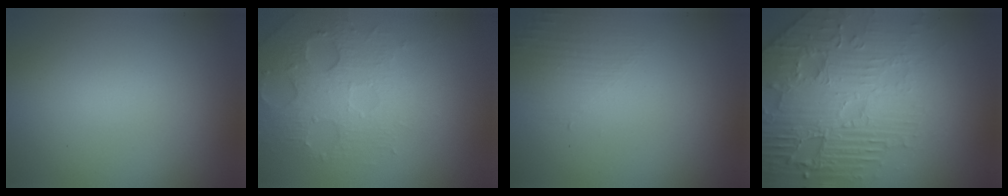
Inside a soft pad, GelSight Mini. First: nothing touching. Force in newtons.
{"total": 4.3, "press": 3.8, "slide": 2.0}
{"total": 1.4, "press": 0.2, "slide": 1.4}
{"total": 8.9, "press": 6.3, "slide": 6.2}